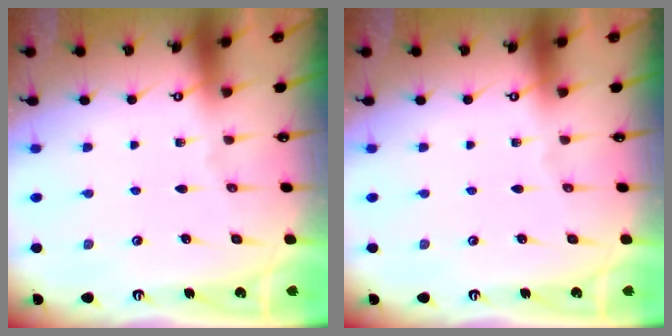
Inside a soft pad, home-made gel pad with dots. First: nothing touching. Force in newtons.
{"total": 0.0}